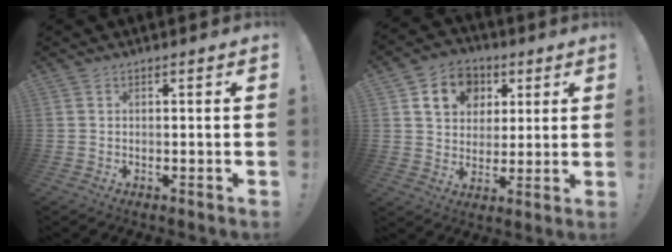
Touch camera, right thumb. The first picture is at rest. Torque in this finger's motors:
{"motor_torque": [0.90, 1.59, 0.48, 0.13, 0.05]}